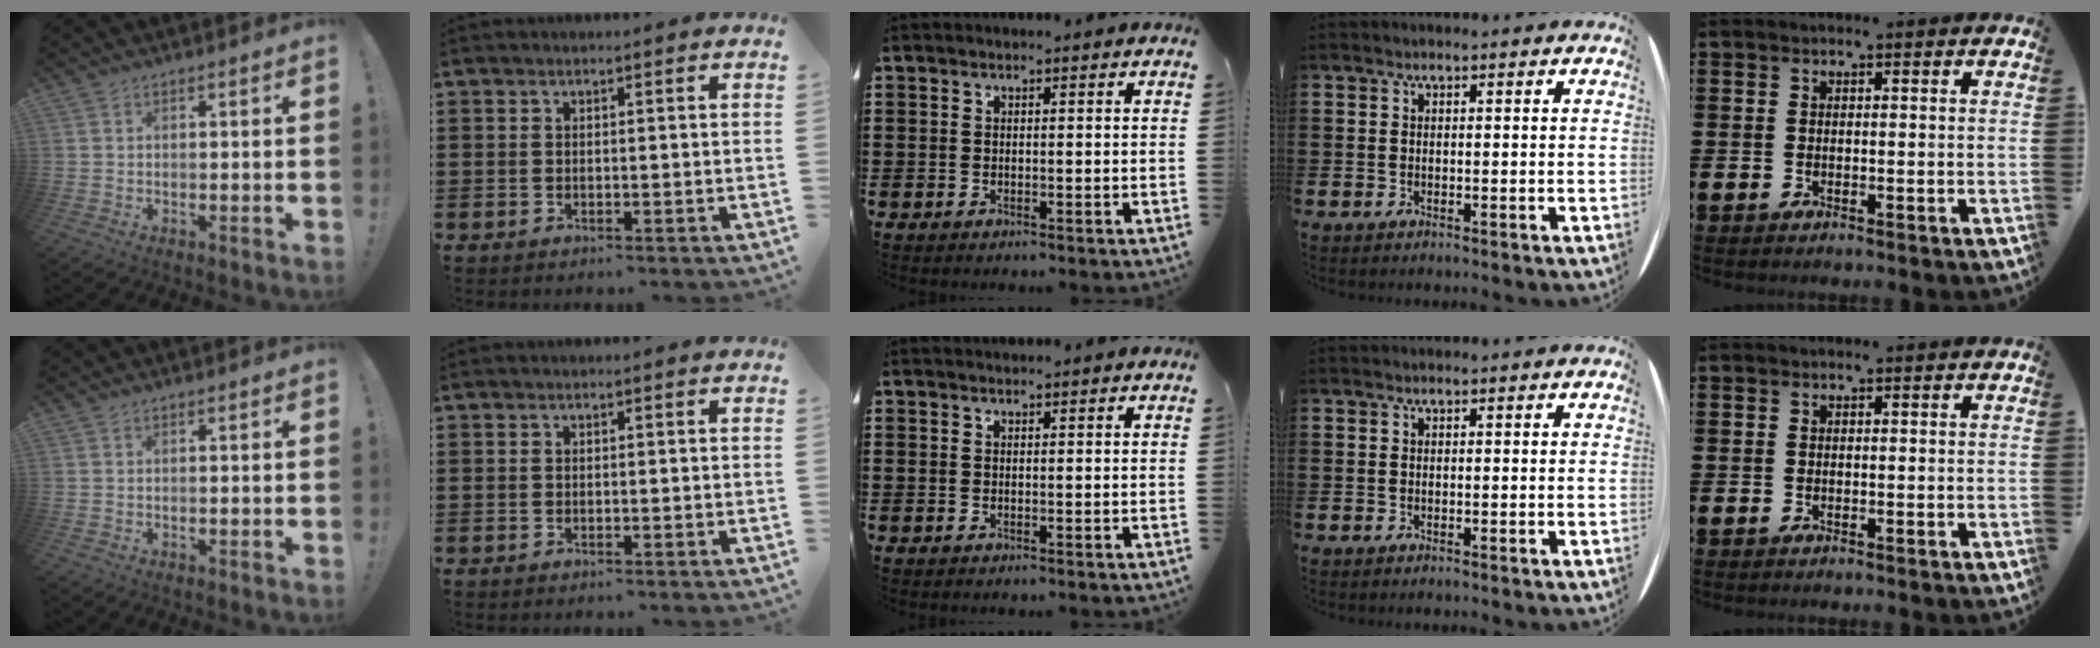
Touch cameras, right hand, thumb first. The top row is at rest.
{"middle": {"total": 0.8, "force": [0.7, 0.2, 0.0], "torque": [-0.003, 0.000, 0.015]}}